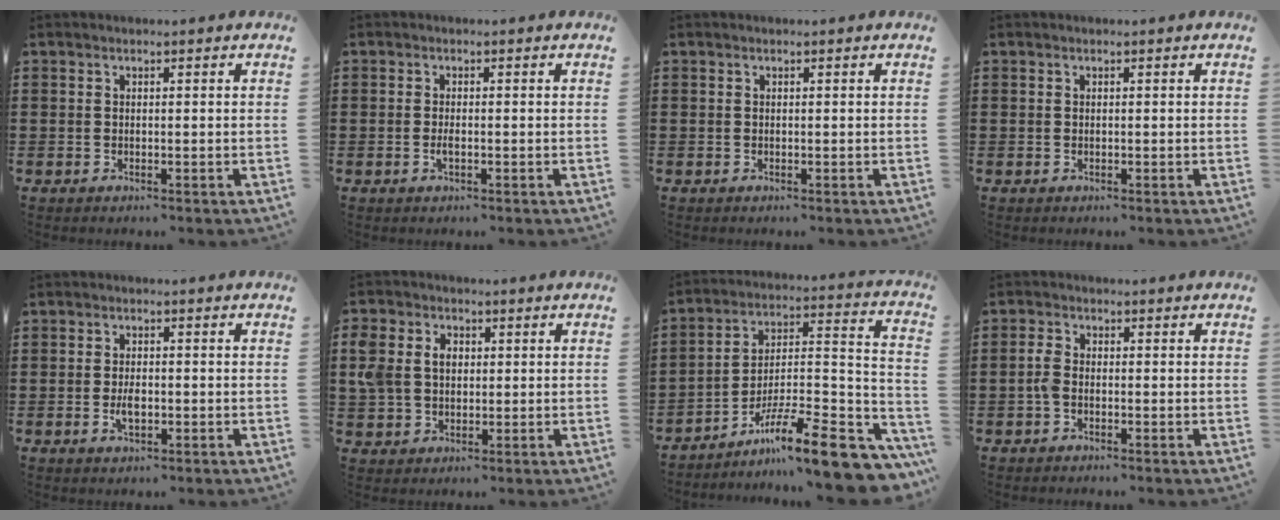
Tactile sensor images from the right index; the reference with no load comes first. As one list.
[{"total": 1.3, "force": [-0.4, 0.3, 1.1], "torque": [-0.029, -0.006, -0.009]}, {"total": 0.0}, {"total": 0.0}, {"total": 2.7, "force": [-0.6, 1.3, 2.3], "torque": [-0.044, 0.000, -0.010]}, {"total": 5.4, "force": [1.0, 4.4, 3.0], "torque": [-0.086, 0.012, 0.012]}, {"total": 13.7, "force": [-9.7, 2.1, 9.4], "torque": [-0.141, 0.025, -0.170]}, {"total": 2.3, "force": [-0.7, 1.2, 1.8], "torque": [-0.051, -0.003, -0.018]}]